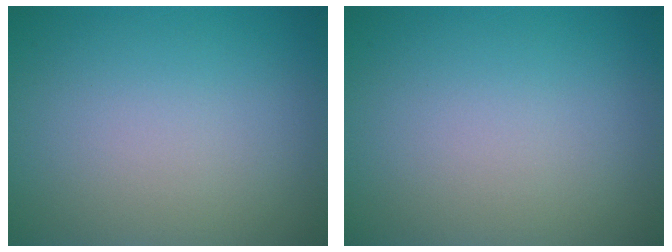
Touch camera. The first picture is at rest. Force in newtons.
{"total": 0.0}